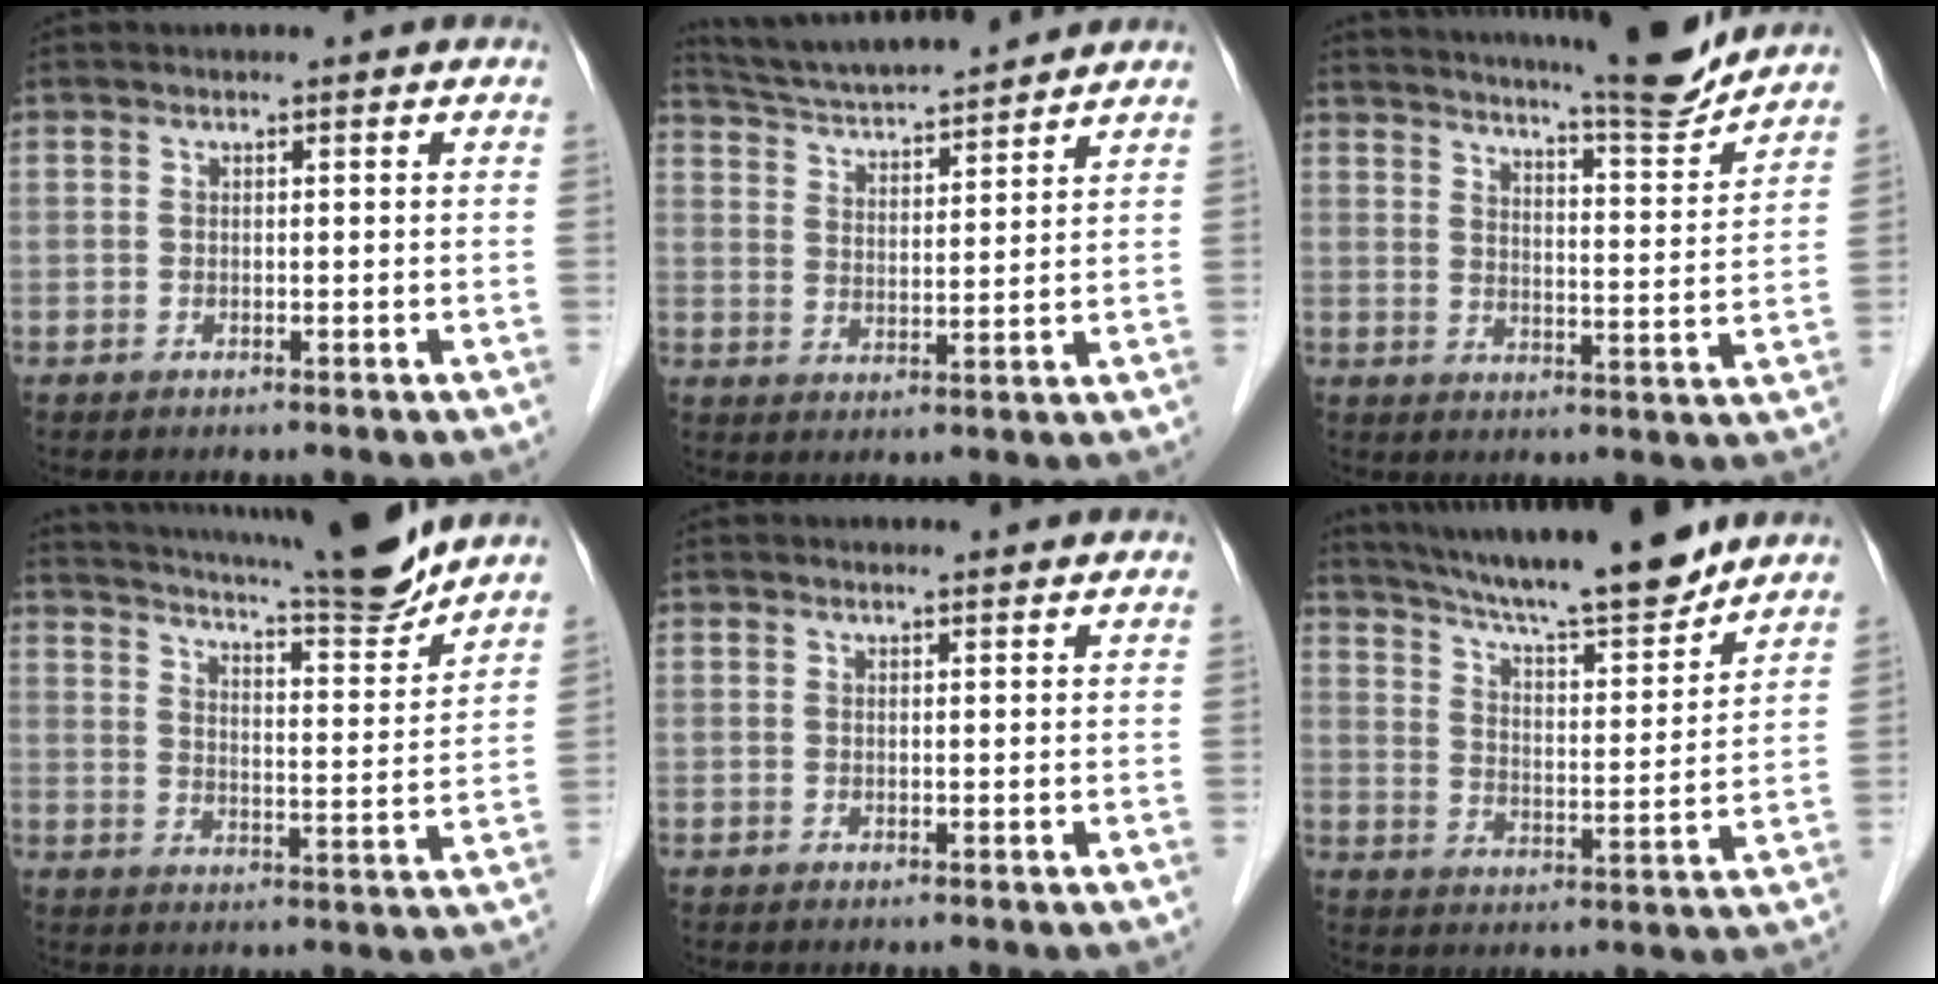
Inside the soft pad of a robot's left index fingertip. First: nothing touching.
{"total": 12.9, "force": [12.0, 0.9, 4.6], "torque": [-0.087, 0.017, 0.199]}
{"total": 14.8, "force": [13.8, 0.1, 5.4], "torque": [-0.088, -0.030, 0.187]}
{"total": 15.7, "force": [14.1, 0.2, 7.0], "torque": [-0.119, -0.027, 0.200]}
{"total": 1.1, "force": [1.1, 0.1, -0.1], "torque": [-0.010, 0.002, 0.016]}
{"total": 17.0, "force": [15.0, 1.0, 7.9], "torque": [-0.131, 0.001, 0.235]}